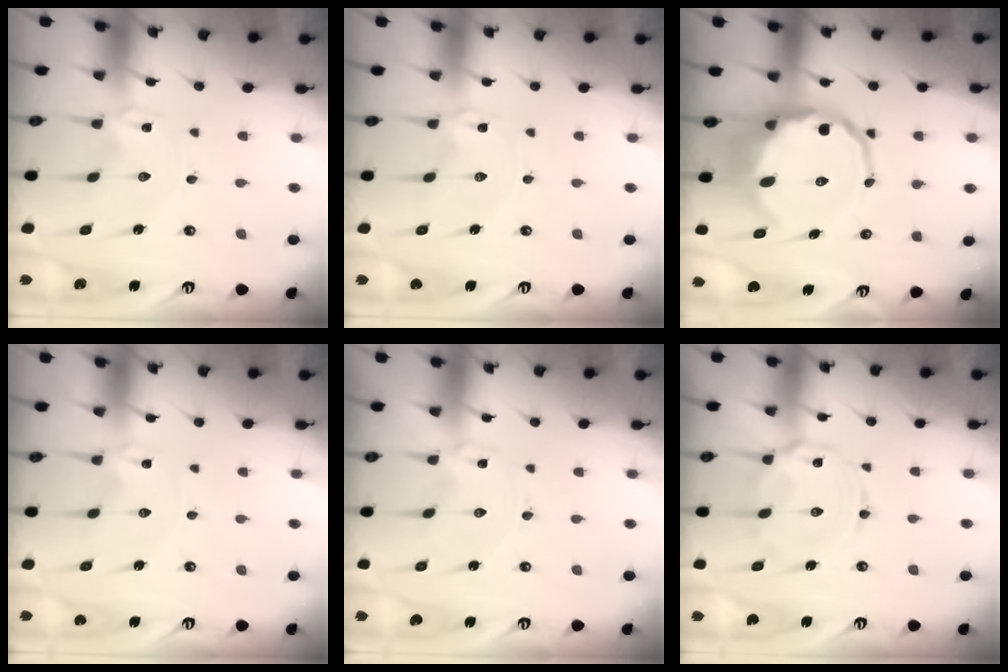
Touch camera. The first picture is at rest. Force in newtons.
{"total": 0.8, "press": 0.8, "slide": 0.1}
{"total": 12.8, "press": 12.4, "slide": 2.9}
{"total": 0.0}
{"total": 0.0}
{"total": 8.5, "press": 8.4, "slide": 0.7}